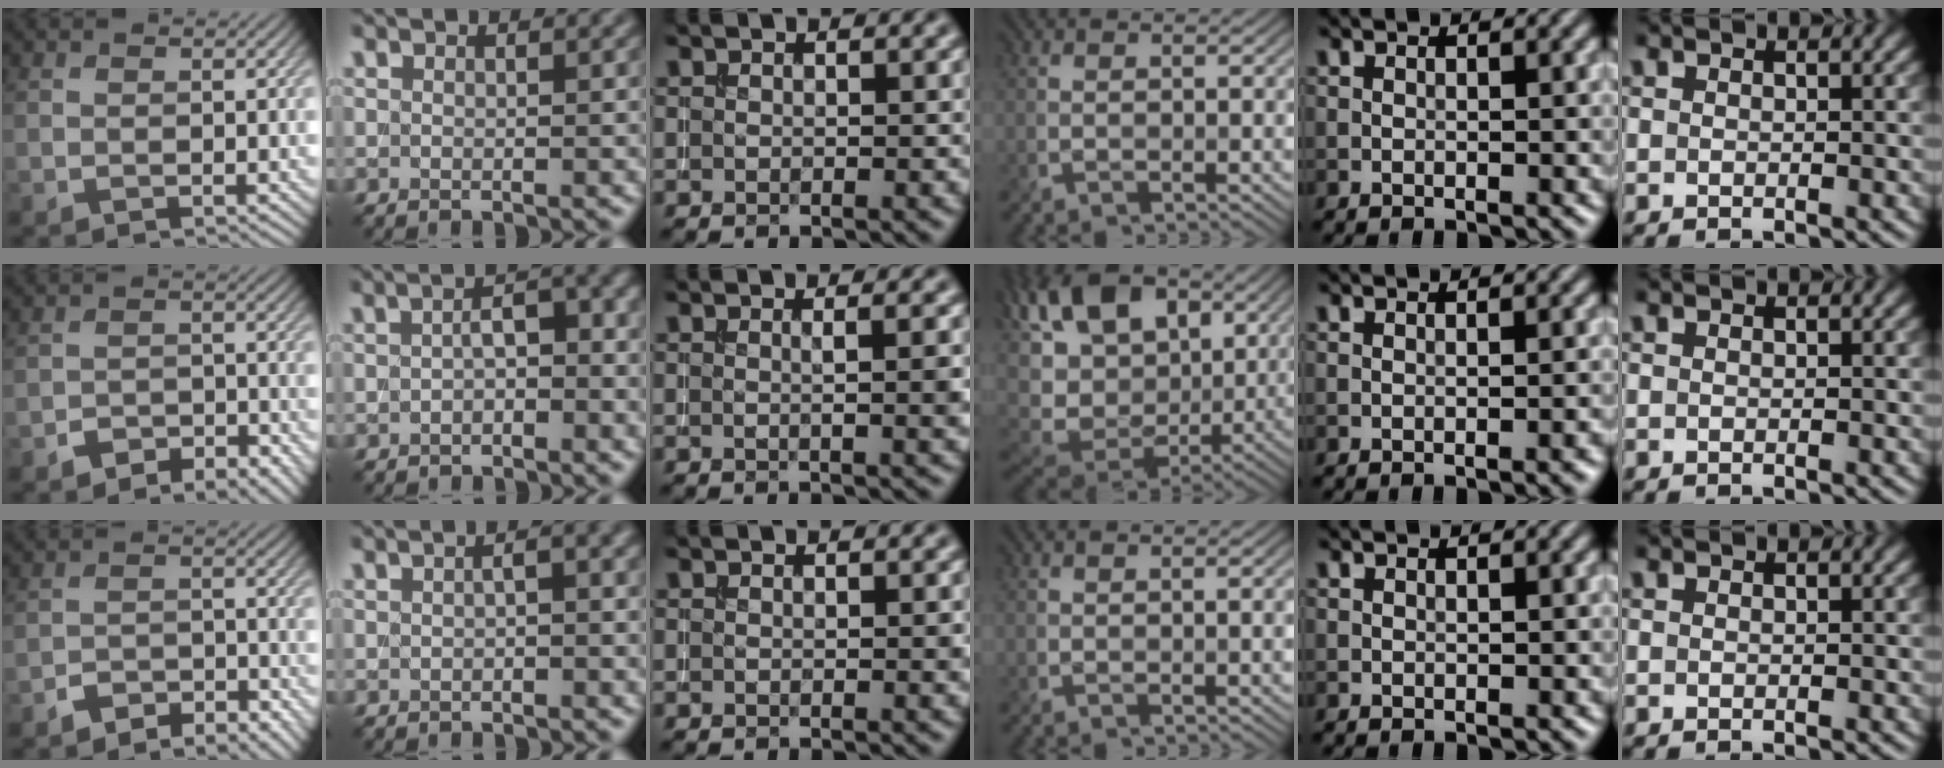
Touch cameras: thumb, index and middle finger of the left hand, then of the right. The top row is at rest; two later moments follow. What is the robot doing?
{"motion": "extract", "object": "backpack"}